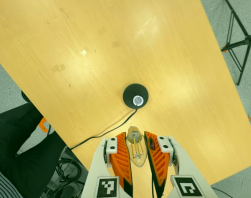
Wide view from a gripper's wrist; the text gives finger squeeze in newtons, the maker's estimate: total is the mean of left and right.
{"total": 21.6, "left": 24.2, "right": 19.0}